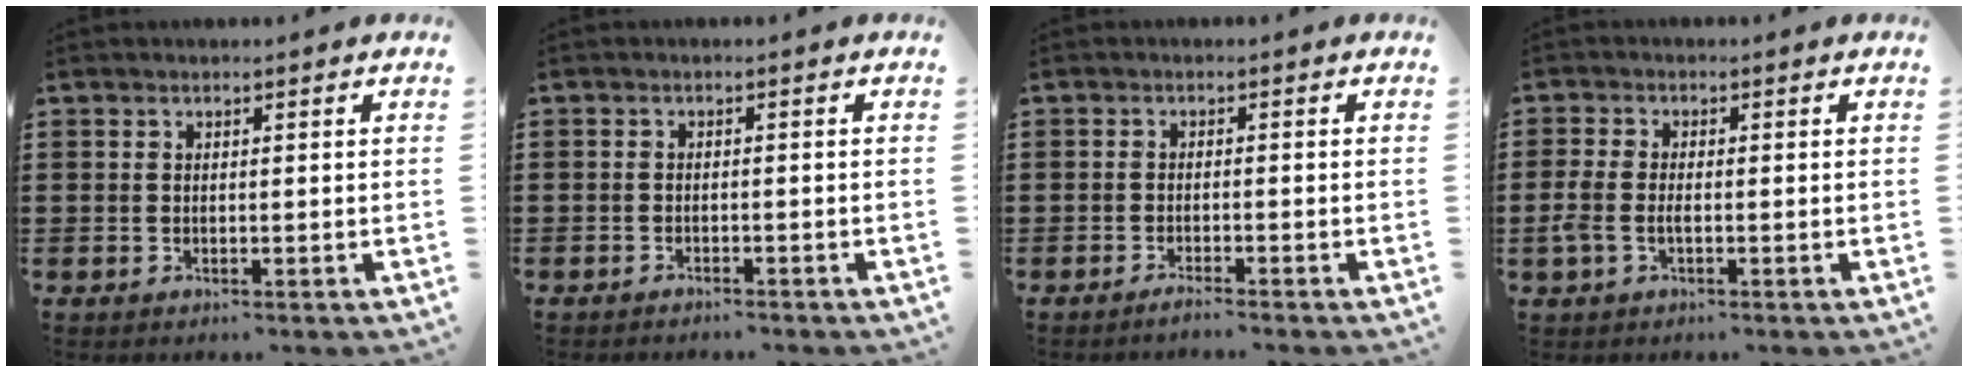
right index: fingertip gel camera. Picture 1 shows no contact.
{"total": 1.1, "force": [-1.1, 0.2, -0.1], "torque": [-0.002, 0.005, -0.024]}
{"total": 1.6, "force": [-1.5, -0.3, 0.5], "torque": [-0.007, -0.003, -0.028]}
{"total": 2.6, "force": [-0.9, 1.2, 2.1], "torque": [-0.060, -0.007, -0.022]}